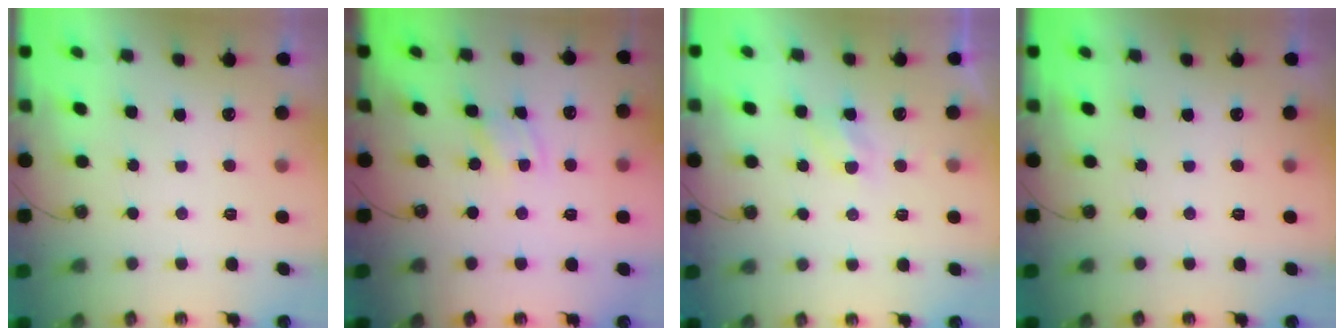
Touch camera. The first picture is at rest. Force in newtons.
{"total": 1.3, "press": 1.3, "slide": 0.0}
{"total": 3.4, "press": 3.4, "slide": 0.4}
{"total": 0.0}